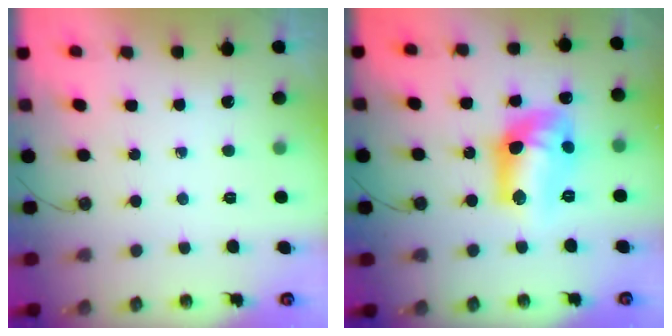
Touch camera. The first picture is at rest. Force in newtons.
{"total": 14.0, "press": 13.9, "slide": 1.8}